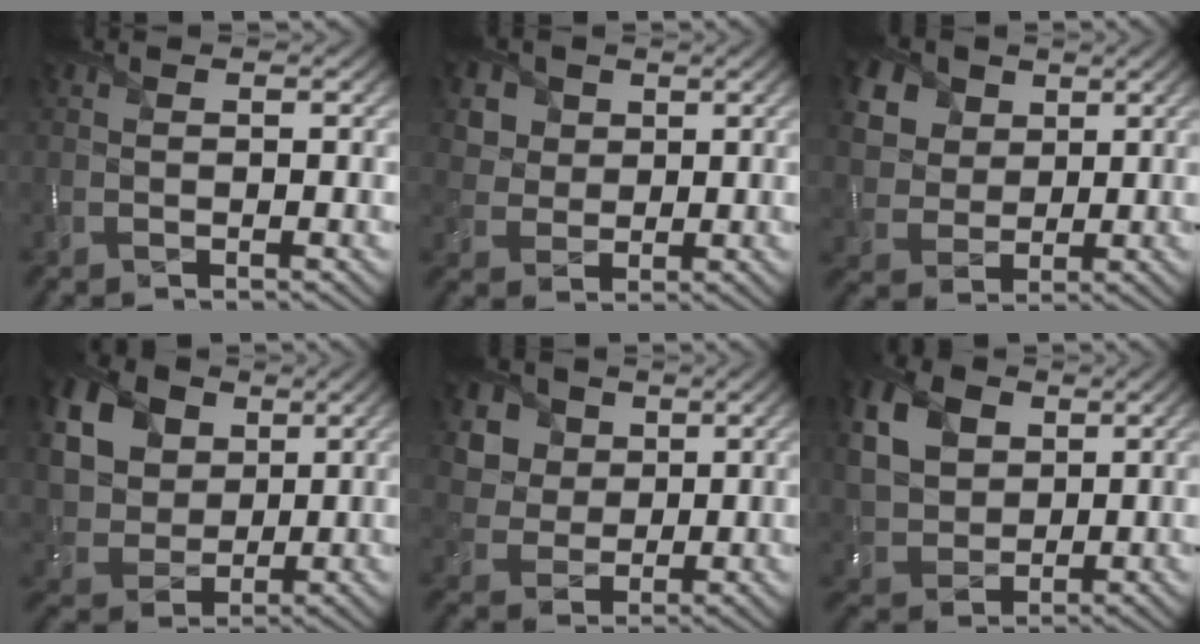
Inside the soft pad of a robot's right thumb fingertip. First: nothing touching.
{"total": 5.0, "force": [2.4, 4.1, 1.6], "torque": [-0.071, -0.009, 0.049]}
{"total": 9.7, "force": [4.6, 7.2, 4.6], "torque": [-0.159, 0.010, 0.091]}
{"total": 15.1, "force": [5.9, 11.4, 8.0], "torque": [-0.217, 0.018, 0.124]}
{"total": 6.8, "force": [3.2, 5.4, 2.6], "torque": [-0.098, -0.008, 0.054]}
{"total": 9.0, "force": [3.3, 6.5, 5.4], "torque": [-0.156, 0.013, 0.062]}